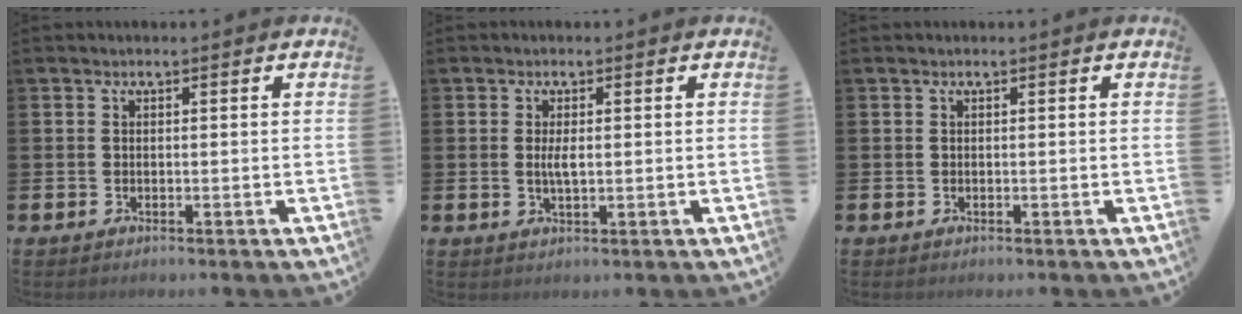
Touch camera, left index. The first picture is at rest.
{"total": 2.2, "force": [0.2, 0.8, 2.0], "torque": [-0.037, 0.001, 0.001]}
{"total": 0.0}